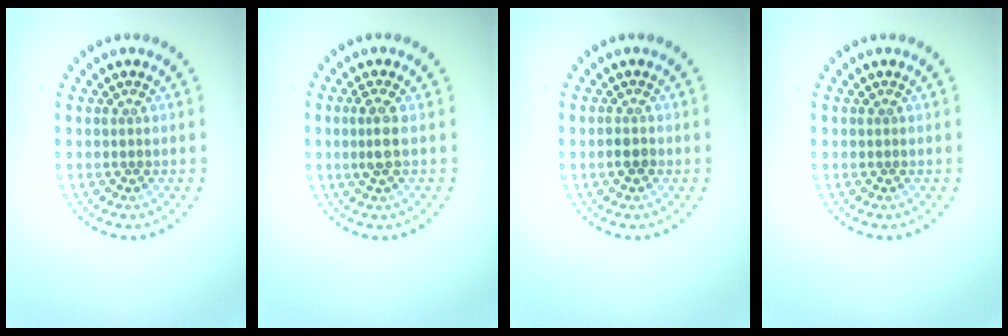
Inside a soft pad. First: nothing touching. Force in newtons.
{"total": 1.8, "press": 1.5, "slide": 0.9}
{"total": 1.3, "press": 1.2, "slide": 0.4}
{"total": 0.0}